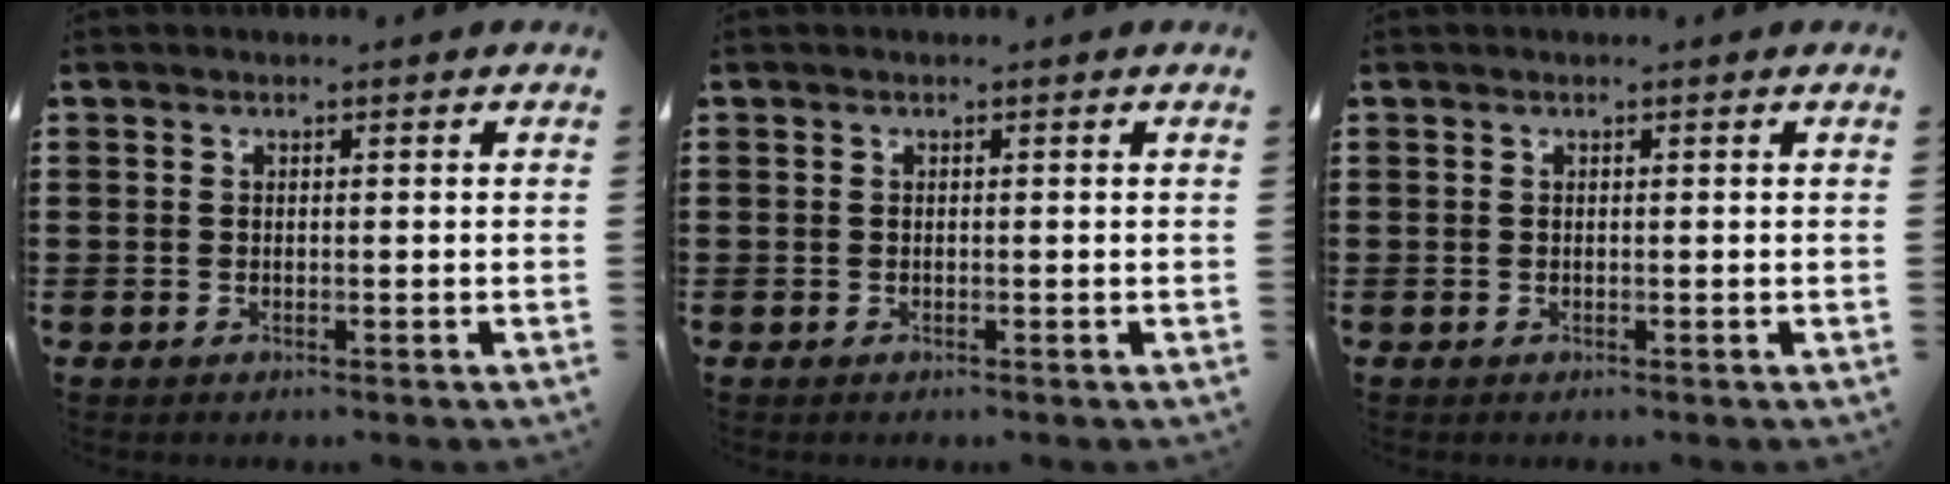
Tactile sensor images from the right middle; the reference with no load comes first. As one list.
[{"total": 0.0}, {"total": 0.0}]